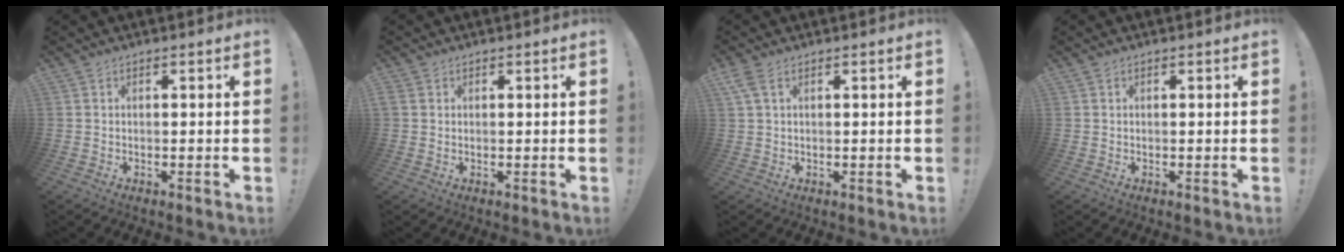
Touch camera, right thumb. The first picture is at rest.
{"total": 1.0, "force": [0.6, 0.8, 0.2], "torque": [-0.012, 0.005, 0.013]}
{"total": 3.5, "force": [1.7, 1.6, 2.7], "torque": [-0.058, 0.001, 0.032]}
{"total": 0.0}